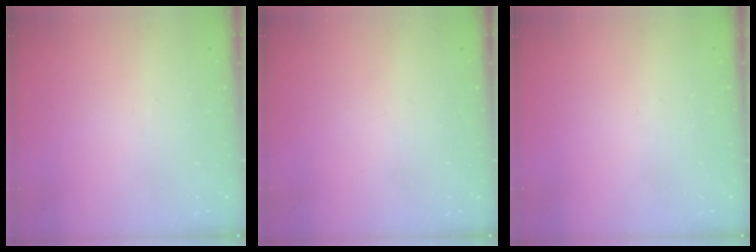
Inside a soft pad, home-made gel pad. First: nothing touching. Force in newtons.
{"total": 0.0}
{"total": 0.0}